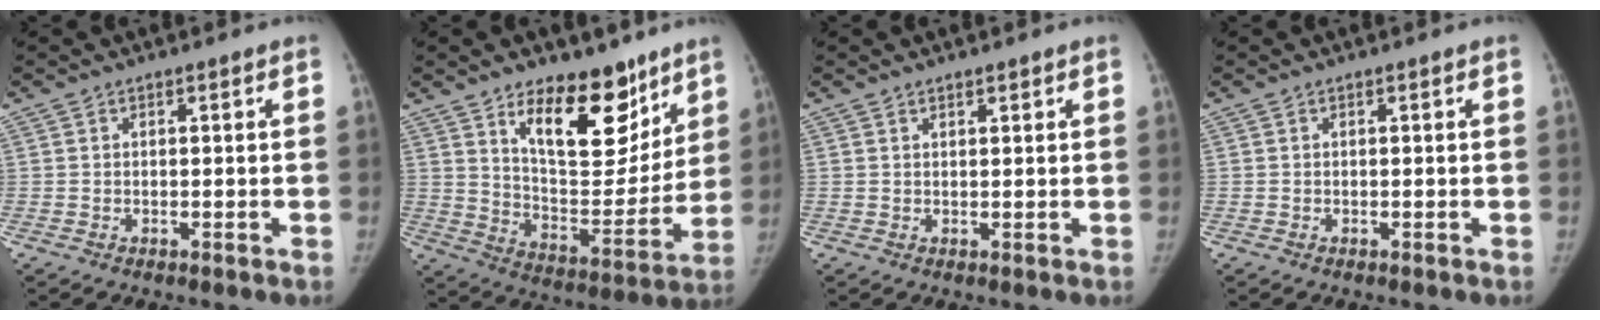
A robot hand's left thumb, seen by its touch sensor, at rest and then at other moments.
{"total": 18.8, "force": [11.7, 8.9, 11.7], "torque": [-0.115, -0.089, 0.193]}
{"total": 1.1, "force": [0.9, 0.3, 0.5], "torque": [-0.004, -0.005, 0.014]}
{"total": 0.0}